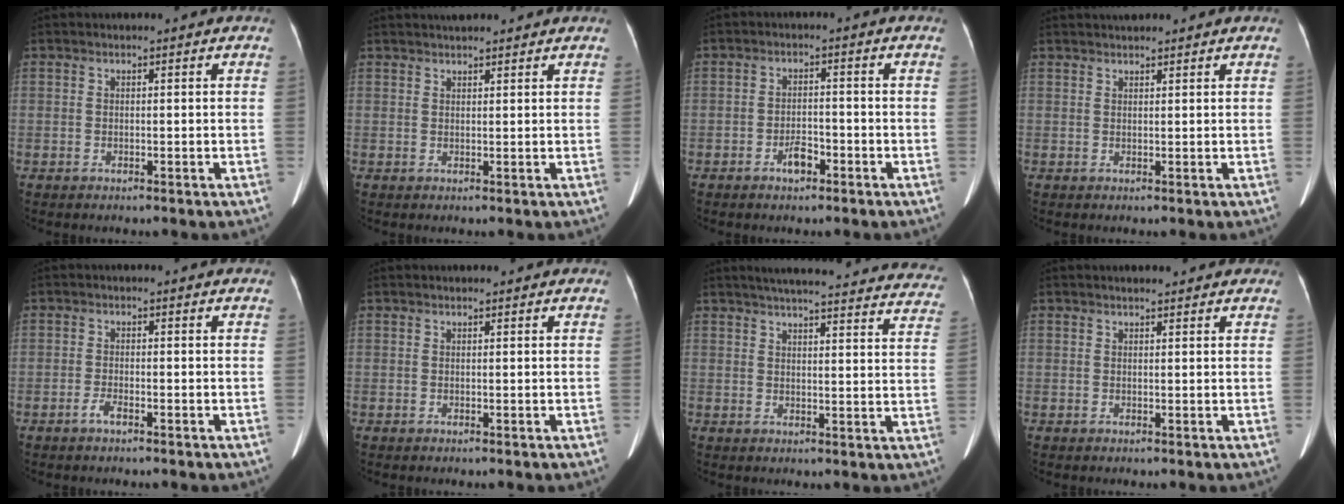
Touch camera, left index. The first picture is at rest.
{"total": 5.4, "force": [4.9, 0.9, 2.2], "torque": [-0.029, 0.035, 0.067]}
{"total": 2.9, "force": [-1.9, 1.2, 1.8], "torque": [-0.032, 0.004, -0.032]}
{"total": 3.1, "force": [2.9, 0.4, 1.1], "torque": [-0.013, 0.030, 0.045]}
{"total": 1.4, "force": [-1.0, 0.2, 1.0], "torque": [-0.022, -0.001, -0.020]}
{"total": 1.3, "force": [1.2, 0.3, 0.6], "torque": [-0.008, 0.016, 0.015]}
{"total": 30.3, "force": [27.9, 4.2, 11.1], "torque": [-0.159, -0.050, 0.319]}
{"total": 4.2, "force": [3.5, 1.1, 1.9], "torque": [-0.020, 0.021, 0.040]}